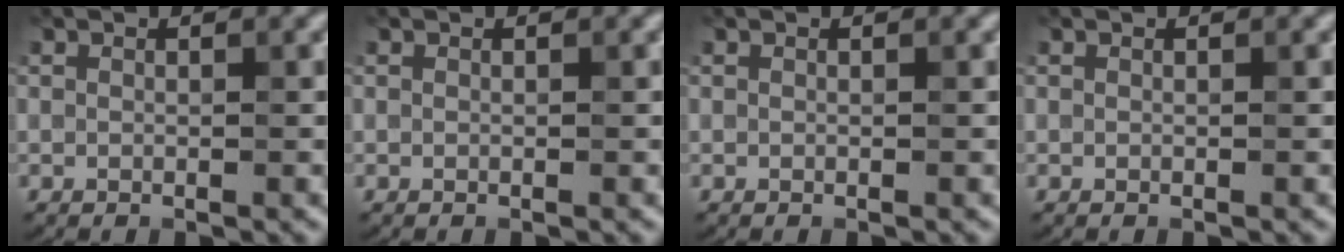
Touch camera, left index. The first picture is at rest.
{"total": 0.0}
{"total": 0.0}
{"total": 0.0}